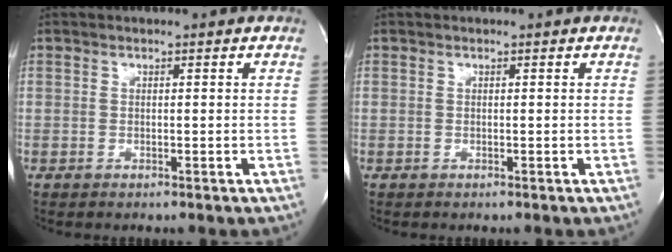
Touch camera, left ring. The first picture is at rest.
{"total": 0.0}